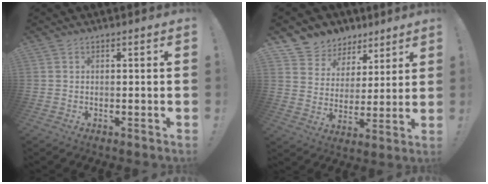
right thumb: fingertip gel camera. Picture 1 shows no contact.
{"total": 8.9, "force": [5.6, 6.8, 1.1], "torque": [-0.016, -0.048, 0.112]}